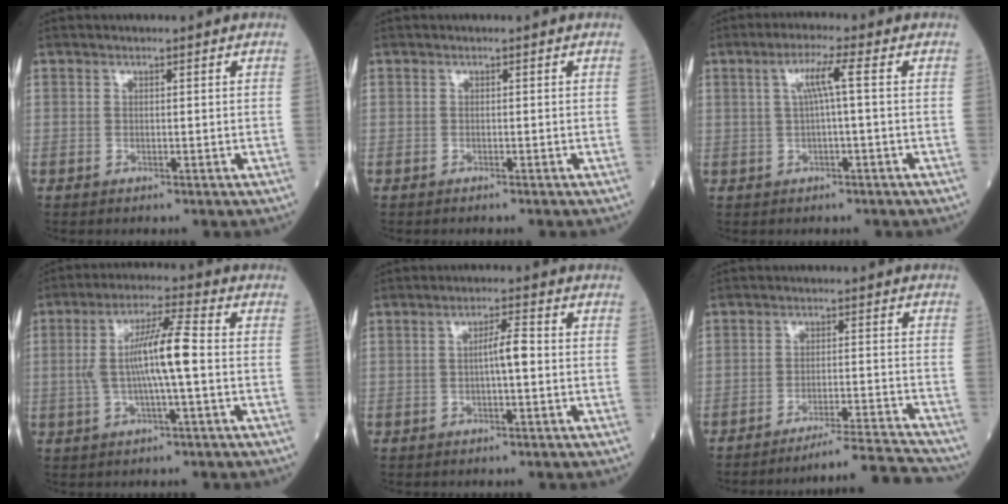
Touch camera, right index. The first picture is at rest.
{"total": 0.7, "force": [-0.6, 0.0, 0.2], "torque": [-0.005, -0.001, -0.010]}
{"total": 4.2, "force": [0.6, -0.5, 4.2], "torque": [-0.082, 0.013, 0.015]}
{"total": 9.3, "force": [-0.3, 0.6, 9.3], "torque": [-0.178, 0.014, -0.012]}
{"total": 3.9, "force": [-0.1, 0.4, 3.8], "torque": [-0.067, 0.007, -0.003]}
{"total": 10.7, "force": [-10.5, -2.0, 1.0], "torque": [-0.001, 0.005, -0.157]}